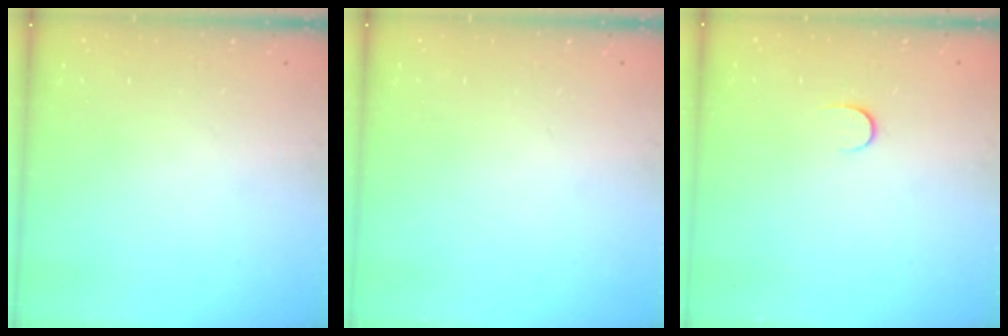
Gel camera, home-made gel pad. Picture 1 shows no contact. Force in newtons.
{"total": 0.0}
{"total": 4.4, "press": 4.3, "slide": 0.7}